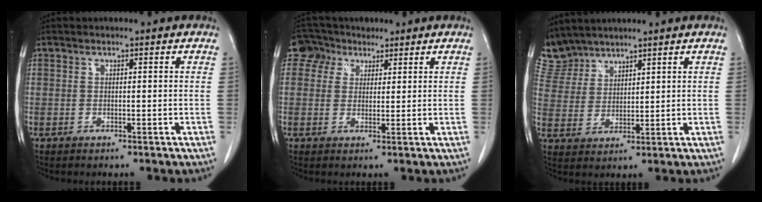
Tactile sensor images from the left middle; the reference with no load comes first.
{"total": 4.4, "force": [2.5, 3.6, 0.1], "torque": [-0.006, 0.020, 0.046]}
{"total": 6.0, "force": [5.8, 1.5, -0.4], "torque": [-0.004, 0.009, 0.131]}